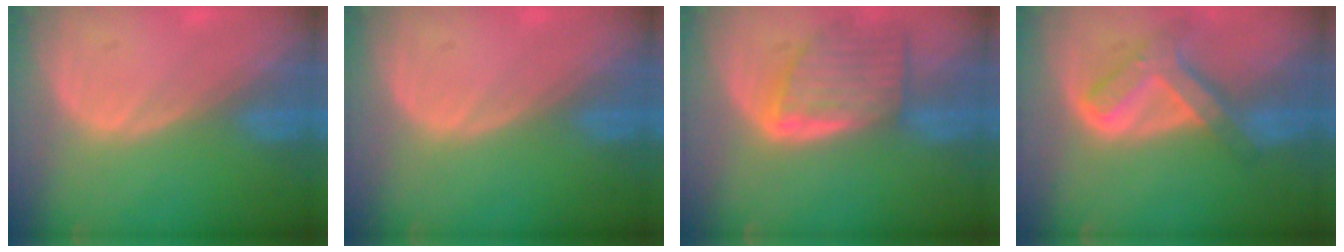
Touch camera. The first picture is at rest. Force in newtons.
{"total": 0.0}
{"total": 8.1, "press": 7.4, "slide": 3.3}
{"total": 7.7, "press": 6.5, "slide": 4.2}